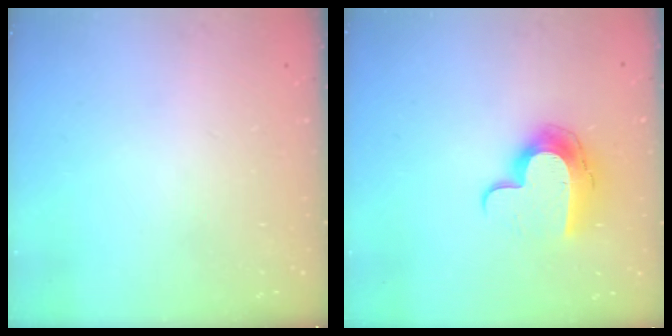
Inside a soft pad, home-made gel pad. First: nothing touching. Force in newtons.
{"total": 12.2, "press": 12.2, "slide": 0.3}